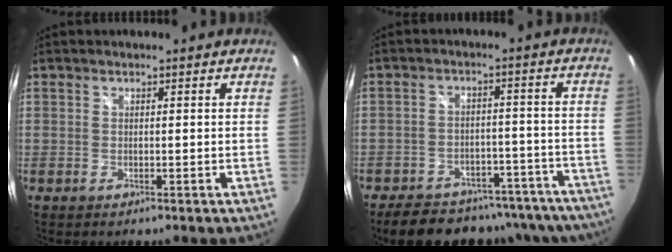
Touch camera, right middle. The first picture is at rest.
{"total": 22.6, "force": [-19.0, 8.9, 8.4], "torque": [-0.147, 0.025, -0.219]}